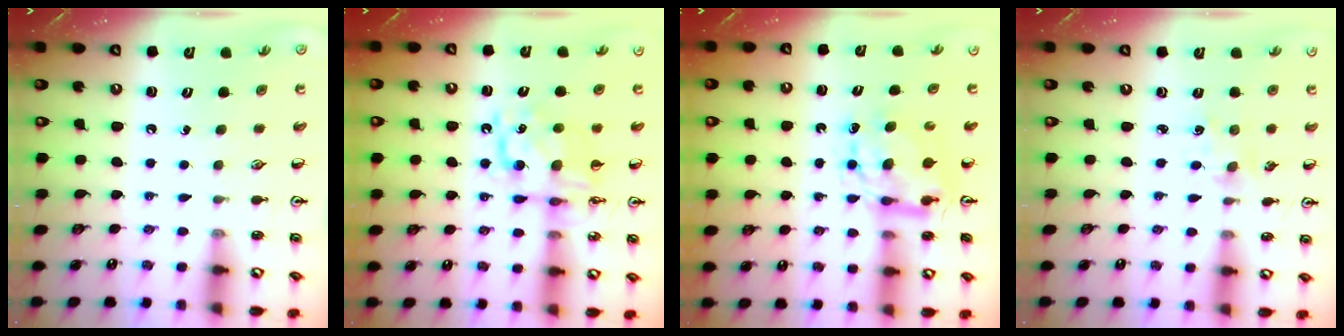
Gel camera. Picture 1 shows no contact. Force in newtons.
{"total": 11.2, "press": 11.2, "slide": 0.5}
{"total": 7.3, "press": 7.3, "slide": 0.4}
{"total": 2.5, "press": 2.4, "slide": 0.3}